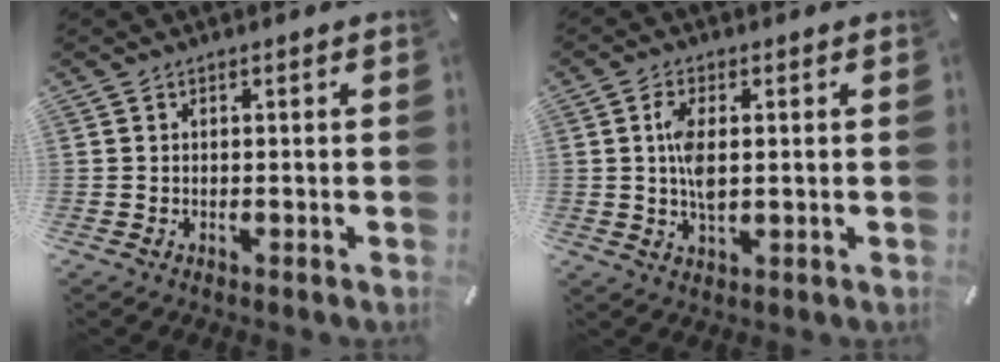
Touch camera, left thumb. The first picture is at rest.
{"total": 6.0, "force": [0.6, 2.8, 5.3], "torque": [-0.120, -0.004, 0.001]}